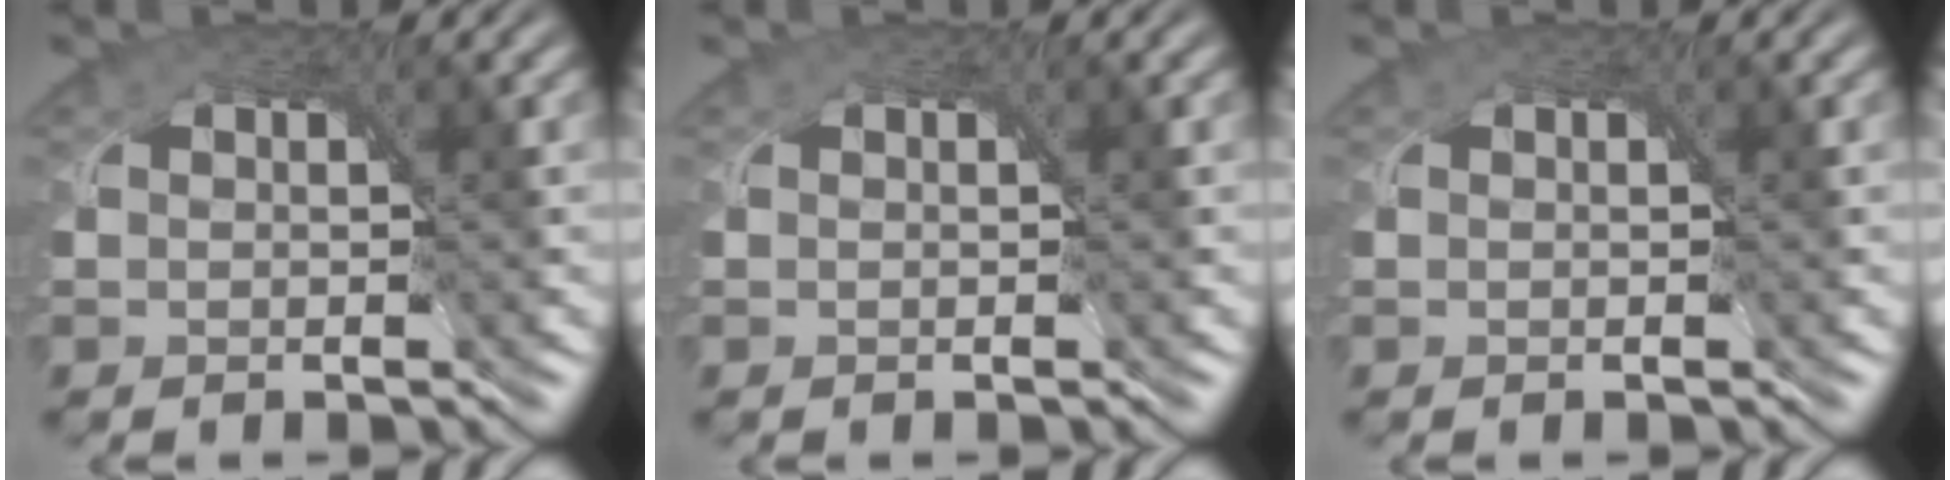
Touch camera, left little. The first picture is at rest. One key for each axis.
{"total": 0.0}
{"total": 0.0}